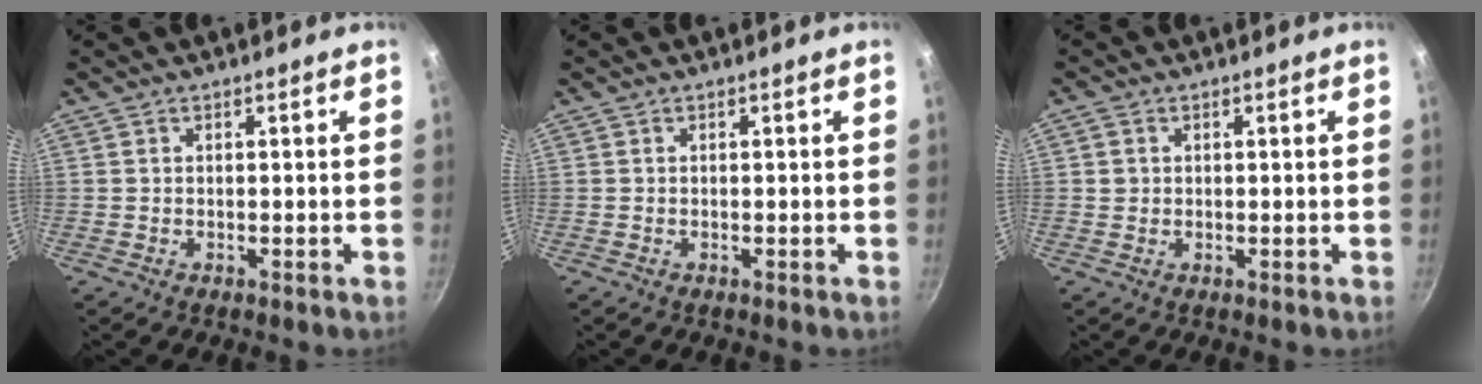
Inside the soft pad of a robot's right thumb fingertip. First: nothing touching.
{"total": 0.0}
{"total": 1.5, "force": [0.3, 1.4, 0.5], "torque": [-0.006, 0.004, 0.003]}